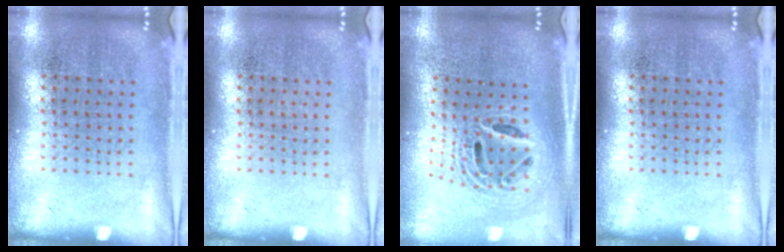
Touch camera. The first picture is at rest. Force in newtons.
{"total": 0.0}
{"total": 2.1, "press": 1.7, "slide": 1.3}
{"total": 0.0}